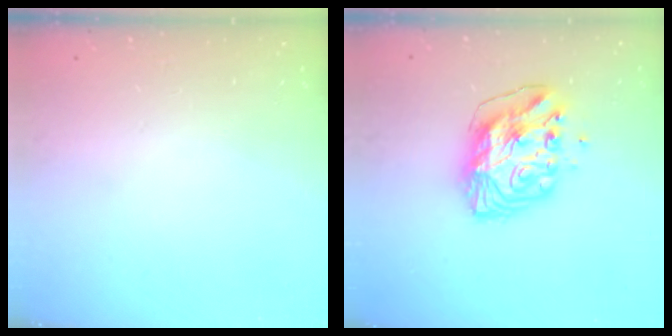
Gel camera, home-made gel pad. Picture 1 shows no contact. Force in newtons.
{"total": 11.2, "press": 11.2, "slide": 1.1}